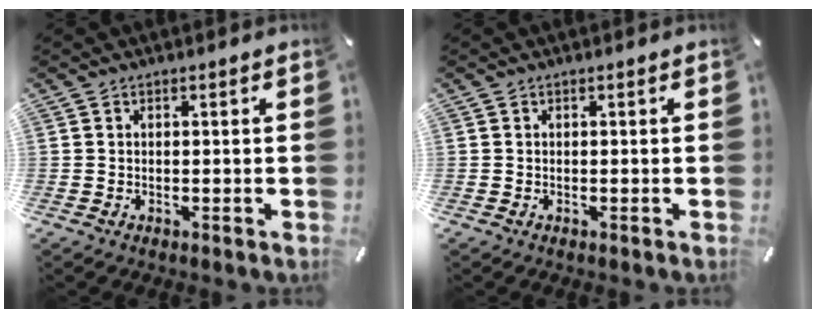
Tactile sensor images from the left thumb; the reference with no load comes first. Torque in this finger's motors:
{"motor_torque": [-0.10, 0.22, -0.02, -0.12, 0.00]}